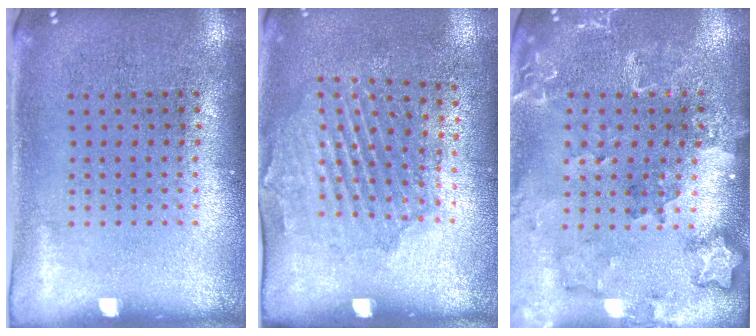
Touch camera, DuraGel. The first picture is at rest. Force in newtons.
{"total": 1.7, "press": 1.4, "slide": 0.8}
{"total": 1.8, "press": 1.7, "slide": 0.3}